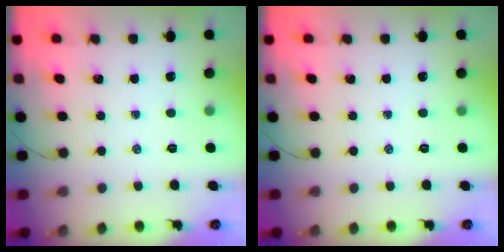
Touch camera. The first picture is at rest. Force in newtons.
{"total": 0.0}